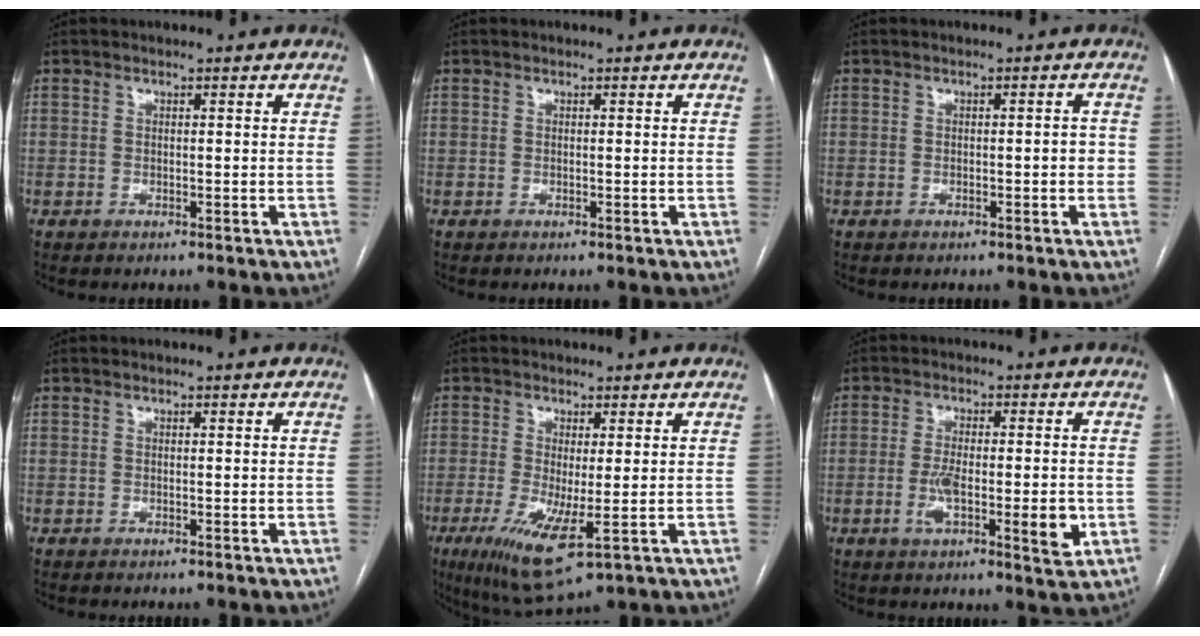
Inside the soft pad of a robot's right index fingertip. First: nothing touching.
{"total": 0.0}
{"total": 1.8, "force": [-0.4, 0.4, 1.7], "torque": [-0.020, 0.003, -0.007]}
{"total": 0.0}
{"total": 9.4, "force": [-2.8, 1.9, 8.8], "torque": [-0.164, -0.029, -0.038]}
{"total": 9.0, "force": [-2.3, 1.8, 8.5], "torque": [-0.139, -0.011, -0.035]}